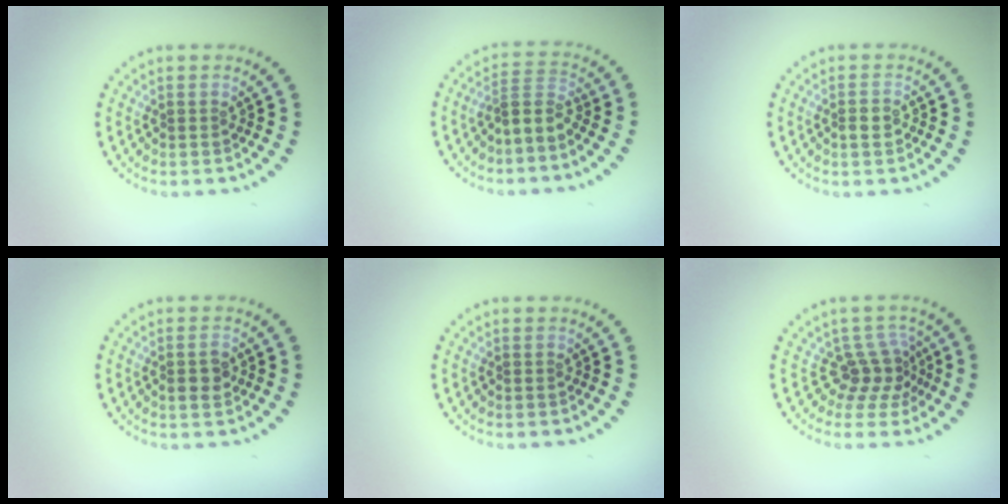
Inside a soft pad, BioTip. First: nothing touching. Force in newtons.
{"total": 2.4, "press": 1.7, "slide": 1.7}
{"total": 1.0, "press": 1.0, "slide": 0.2}
{"total": 1.7, "press": 1.7, "slide": 0.3}
{"total": 0.0}
{"total": 2.9, "press": 2.0, "slide": 2.2}